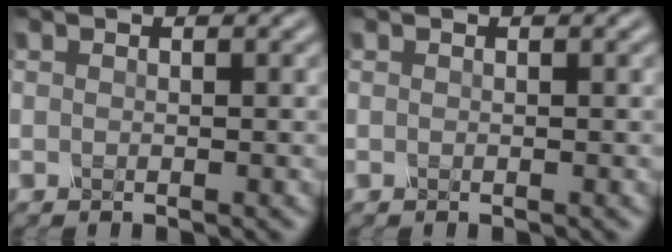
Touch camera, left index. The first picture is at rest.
{"total": 0.0}